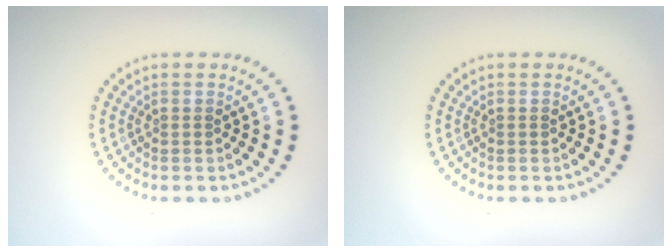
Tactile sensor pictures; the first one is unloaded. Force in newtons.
{"total": 0.0}